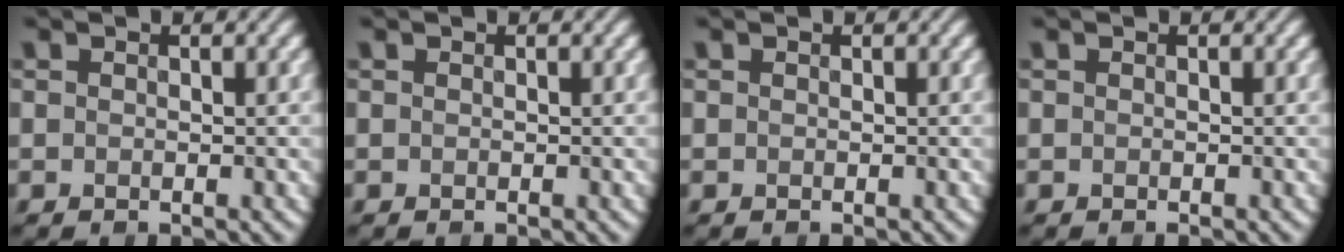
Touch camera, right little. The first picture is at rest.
{"total": 0.0}
{"total": 0.0}
{"total": 0.0}